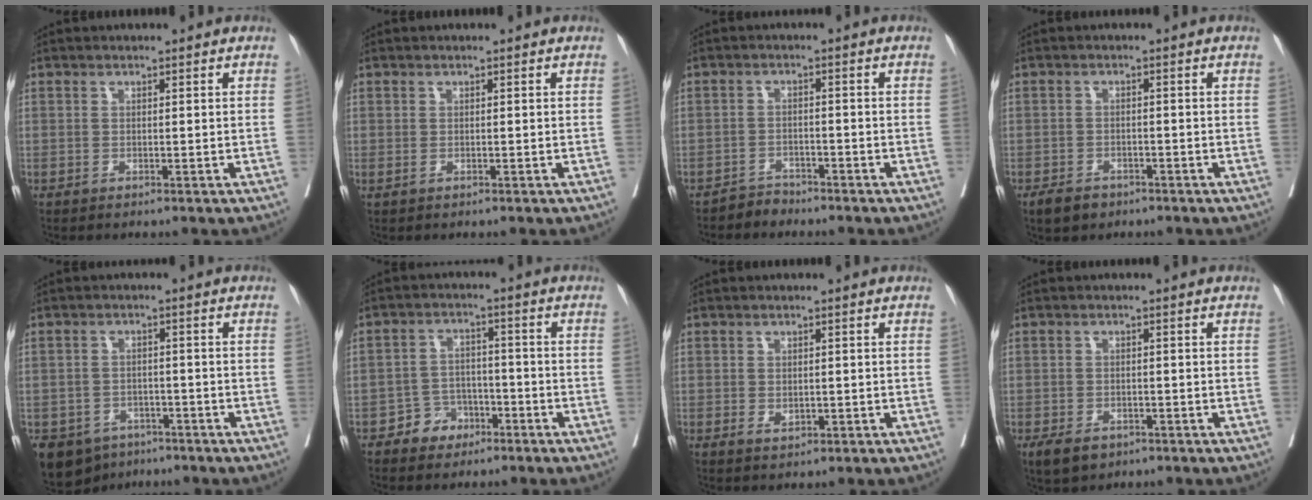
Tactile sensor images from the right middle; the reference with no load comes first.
{"total": 0.0}
{"total": 2.2, "force": [-2.0, 0.6, -0.5], "torque": [0.009, -0.001, -0.036]}
{"total": 3.3, "force": [-2.4, 2.0, 1.2], "torque": [-0.022, 0.001, -0.034]}
{"total": 7.0, "force": [-4.3, 5.3, 1.4], "torque": [-0.027, 0.002, -0.060]}
{"total": 4.8, "force": [-3.0, 3.5, 1.3], "torque": [-0.016, 0.014, -0.048]}
{"total": 0.9, "force": [-0.4, 0.4, 0.6], "torque": [-0.013, 0.000, -0.005]}
{"total": 4.1, "force": [-2.6, 2.5, 1.9], "torque": [-0.034, -0.003, -0.037]}